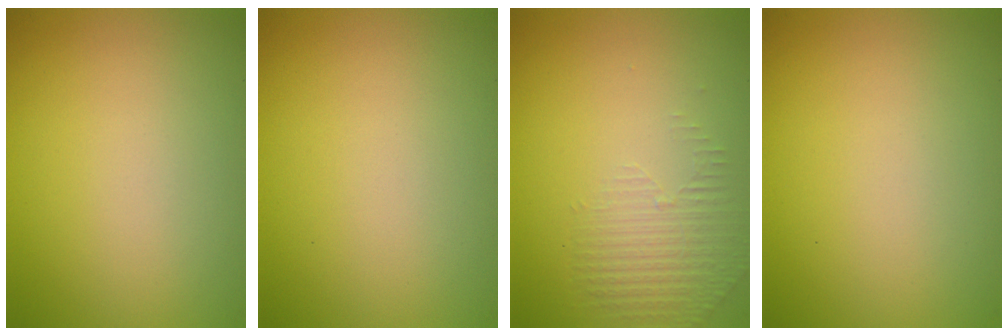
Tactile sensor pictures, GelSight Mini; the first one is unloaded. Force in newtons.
{"total": 0.0}
{"total": 1.3, "press": 0.5, "slide": 1.2}
{"total": 0.0}